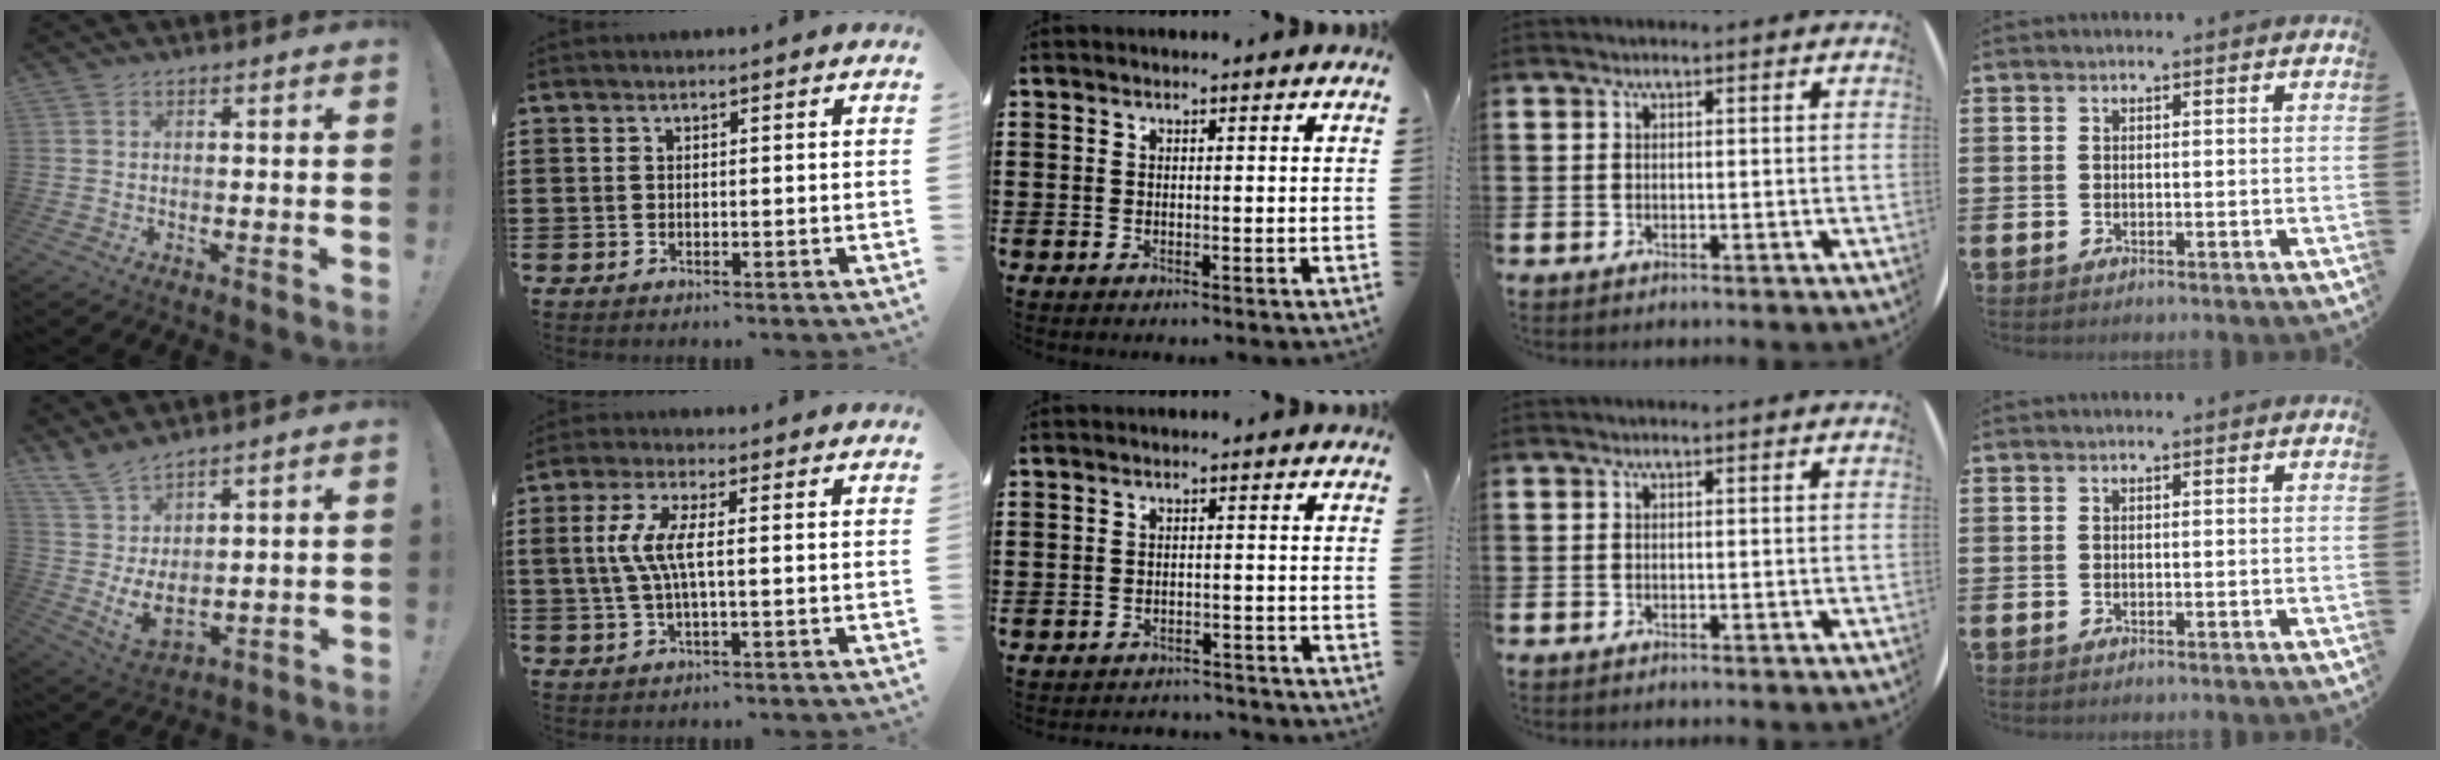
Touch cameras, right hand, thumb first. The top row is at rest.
{"thumb": {"total": 8.2, "force": [4.2, 3.1, 6.3], "torque": [-0.126, -0.042, 0.085]}, "index": {"total": 5.9, "force": [0.1, 1.2, 5.8], "torque": [-0.136, -0.009, -0.011]}, "middle": {"total": 2.0, "force": [-2.0, 0.2, -0.1], "torque": [-0.007, -0.001, -0.043]}}